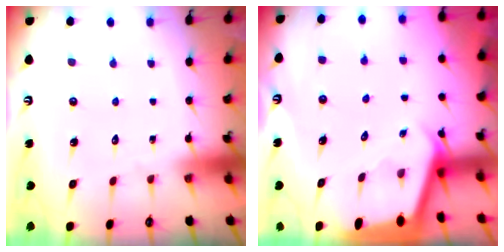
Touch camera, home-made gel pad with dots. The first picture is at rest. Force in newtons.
{"total": 2.0, "press": 2.0, "slide": 0.1}